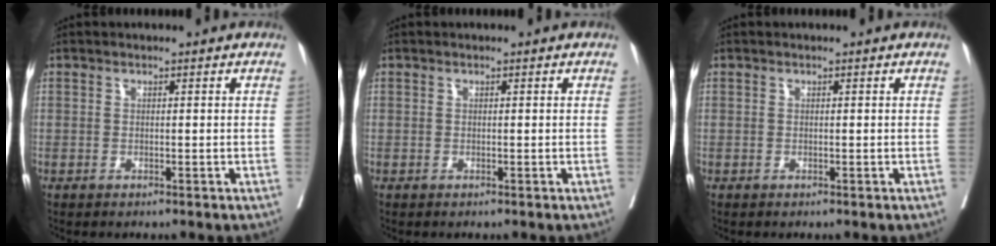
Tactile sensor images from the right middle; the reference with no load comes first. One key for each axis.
{"total": 0.0}
{"total": 0.0}